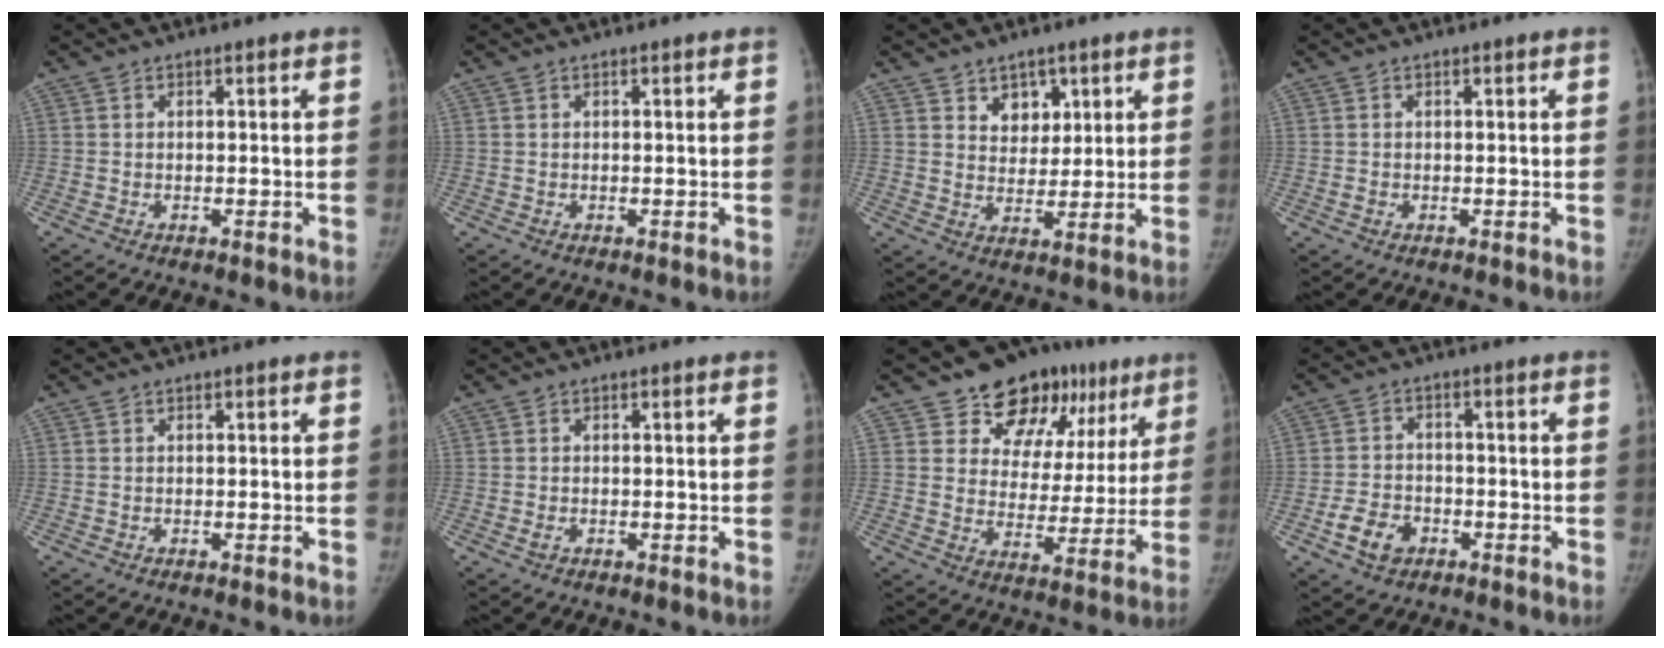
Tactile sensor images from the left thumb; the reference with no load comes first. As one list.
[{"total": 0.0}, {"total": 5.8, "force": [3.0, 4.3, 2.3], "torque": [-0.001, -0.019, 0.052]}, {"total": 0.6, "force": [-0.2, 0.5, 0.2], "torque": [-0.003, 0.000, -0.004]}, {"total": 0.0}, {"total": 1.0, "force": [-0.5, 0.6, 0.6], "torque": [-0.013, 0.000, -0.009]}, {"total": 17.4, "force": [10.4, 11.5, 7.9], "torque": [-0.039, -0.029, 0.145]}, {"total": 6.3, "force": [-3.1, 4.5, 3.0], "torque": [-0.046, 0.018, -0.052]}]